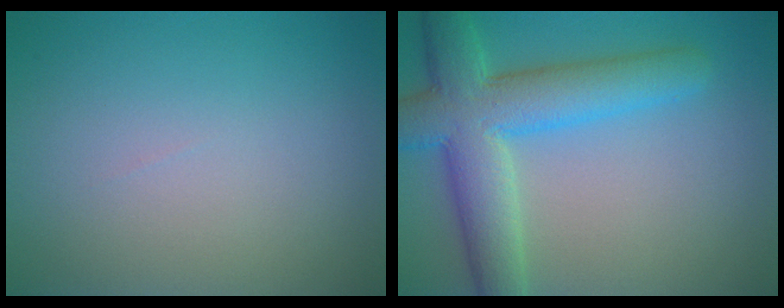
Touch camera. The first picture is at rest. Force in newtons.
{"total": 8.1, "press": 8.1, "slide": 0.4}